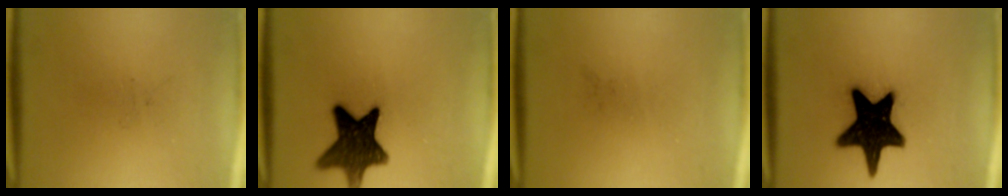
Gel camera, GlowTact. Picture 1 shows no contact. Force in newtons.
{"total": 13.3}
{"total": 0.0}
{"total": 19.9}